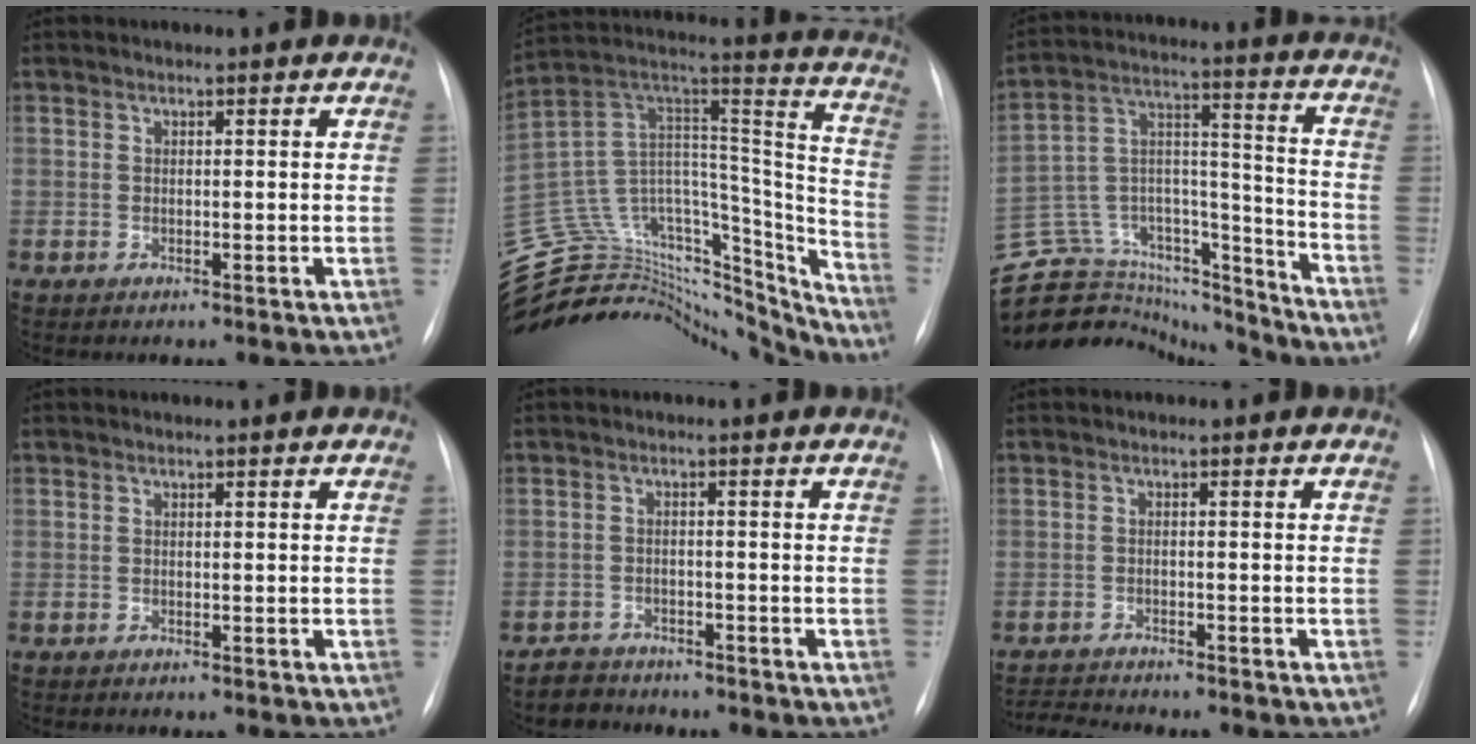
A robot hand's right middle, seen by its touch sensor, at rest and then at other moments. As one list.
[{"total": 41.0, "force": [-36.8, 12.6, 13.2], "torque": [-0.254, 0.018, -0.520]}, {"total": 24.5, "force": [-23.3, 6.0, 4.7], "torque": [-0.121, 0.049, -0.365]}, {"total": 0.0}, {"total": 3.4, "force": [-2.9, 1.5, -0.7], "torque": [0.006, 0.000, -0.053]}, {"total": 4.9, "force": [-4.8, 0.2, 1.0], "torque": [-0.013, -0.011, -0.074]}]